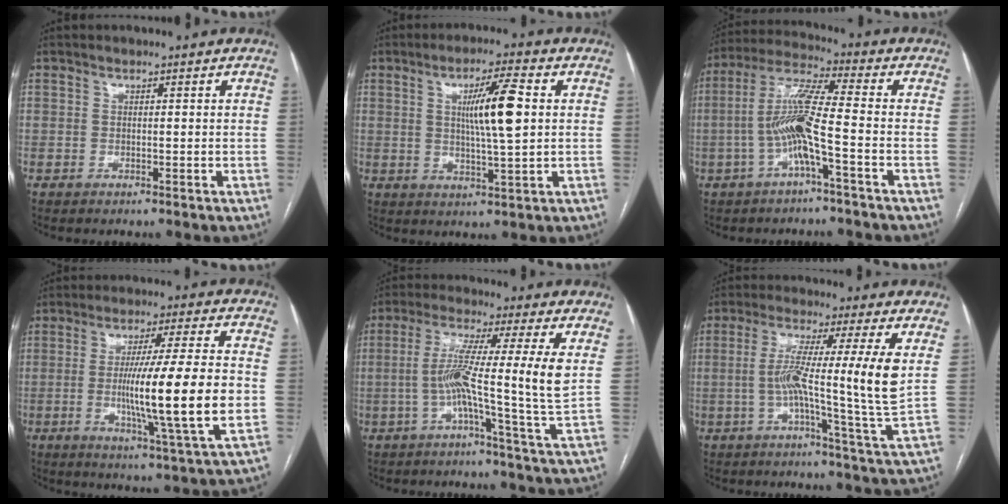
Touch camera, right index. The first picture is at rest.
{"total": 8.8, "force": [1.6, 0.3, 8.6], "torque": [-0.149, 0.000, 0.029]}
{"total": 9.4, "force": [-2.5, 0.1, 9.1], "torque": [-0.190, 0.014, -0.053]}
{"total": 16.1, "force": [-1.9, -0.8, 16.0], "torque": [-0.274, -0.016, -0.036]}
{"total": 10.5, "force": [0.2, -1.7, 10.3], "torque": [-0.193, 0.005, -0.005]}
{"total": 11.4, "force": [0.9, -1.7, 11.3], "torque": [-0.200, -0.007, 0.007]}